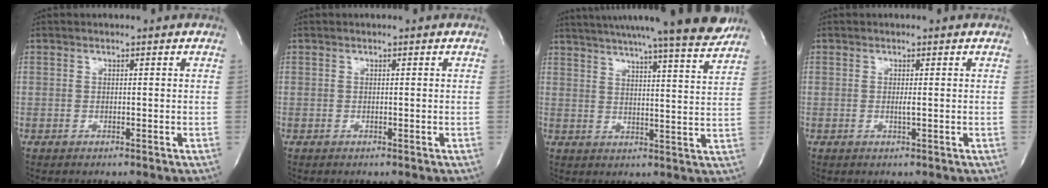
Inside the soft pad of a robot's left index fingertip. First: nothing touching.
{"total": 0.0}
{"total": 20.7, "force": [18.4, -0.5, 9.5], "torque": [-0.150, -0.029, 0.241]}
{"total": 0.8, "force": [-0.1, -0.1, 0.8], "torque": [-0.018, -0.004, -0.002]}